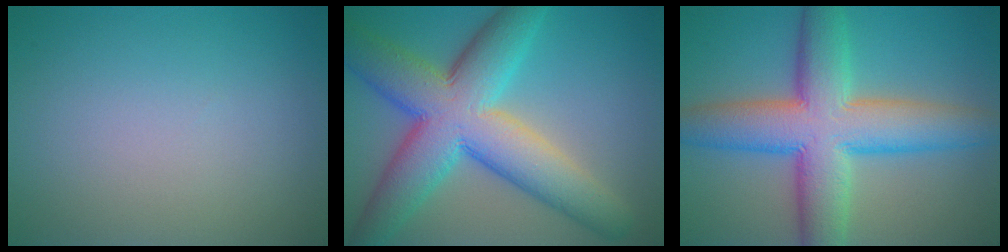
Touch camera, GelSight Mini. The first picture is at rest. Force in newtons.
{"total": 11.6, "press": 11.6, "slide": 0.2}
{"total": 10.4, "press": 10.4, "slide": 0.4}